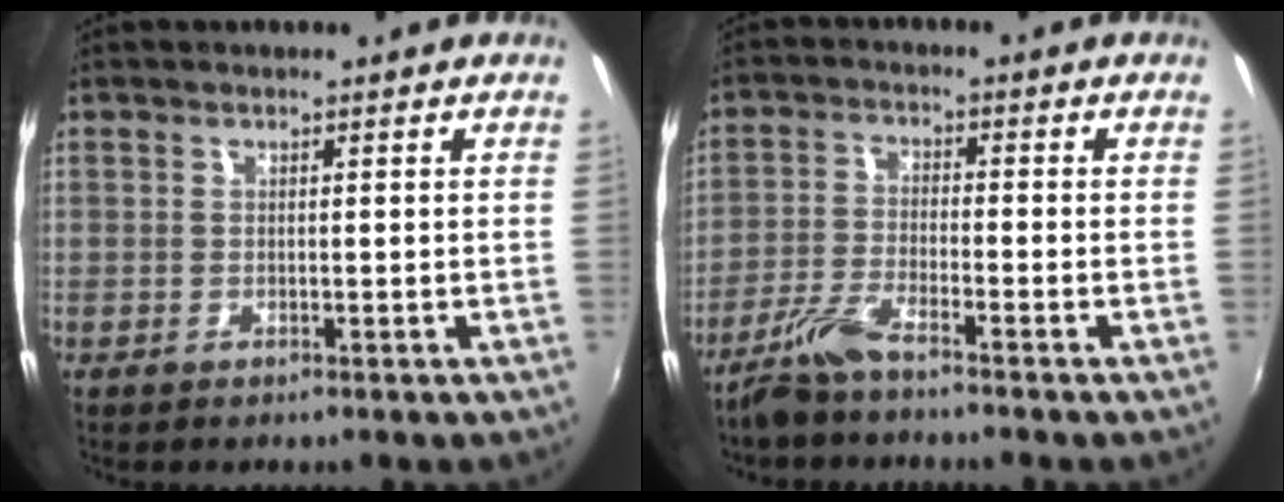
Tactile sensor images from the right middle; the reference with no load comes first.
{"total": 5.6, "force": [-4.6, 0.5, 3.2], "torque": [-0.081, -0.005, -0.094]}